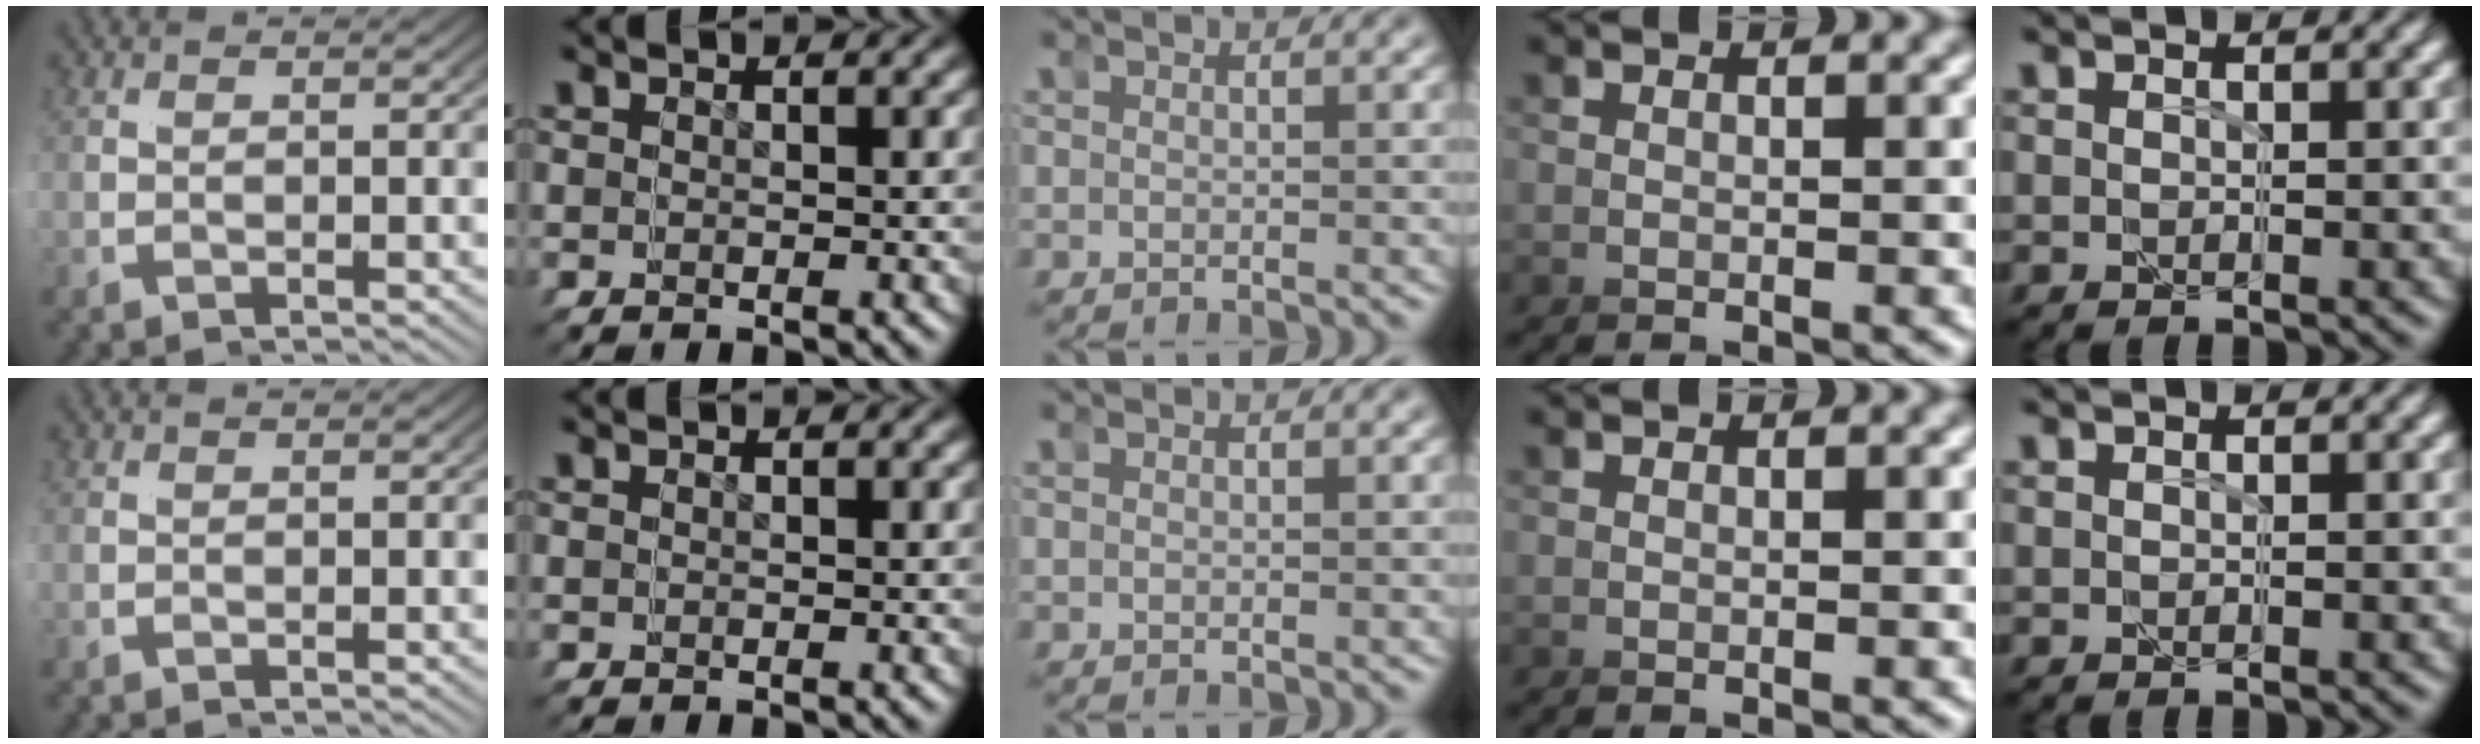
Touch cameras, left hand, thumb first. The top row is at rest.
{"little": {"total": 1.2, "force": [-0.4, -1.1, -0.3], "torque": [0.012, -0.013, 0.005]}}